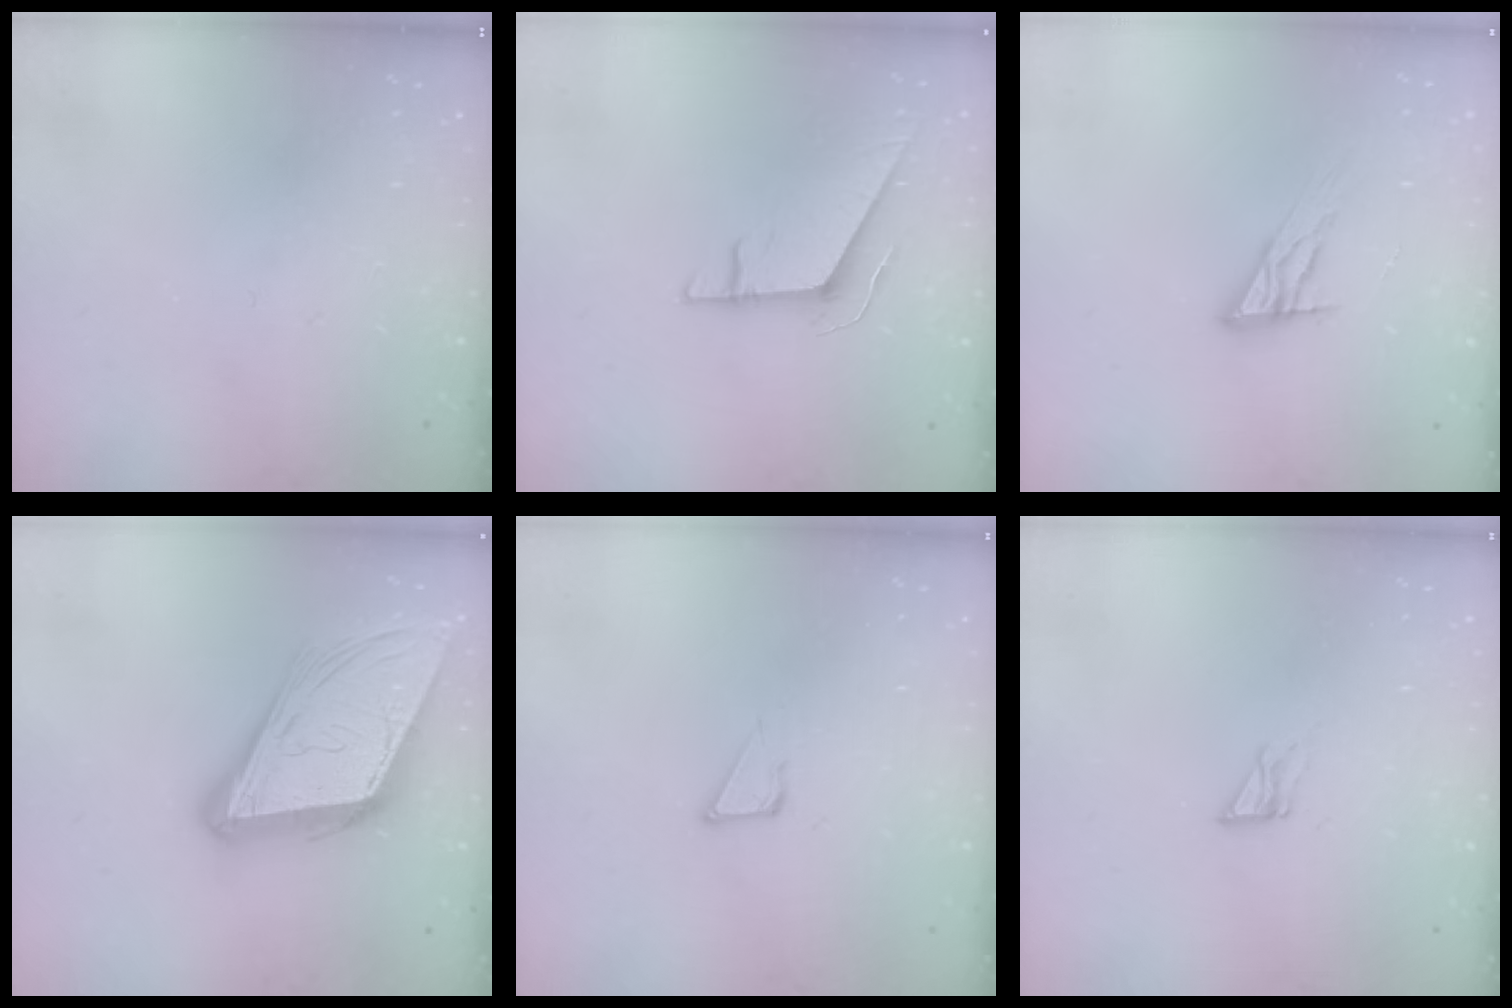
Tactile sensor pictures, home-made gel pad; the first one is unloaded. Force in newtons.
{"total": 8.0, "press": 7.9, "slide": 0.3}
{"total": 10.0, "press": 10.0, "slide": 0.9}
{"total": 19.4, "press": 18.9, "slide": 4.7}
{"total": 2.3, "press": 2.3, "slide": 0.1}
{"total": 3.8, "press": 3.8, "slide": 0.4}